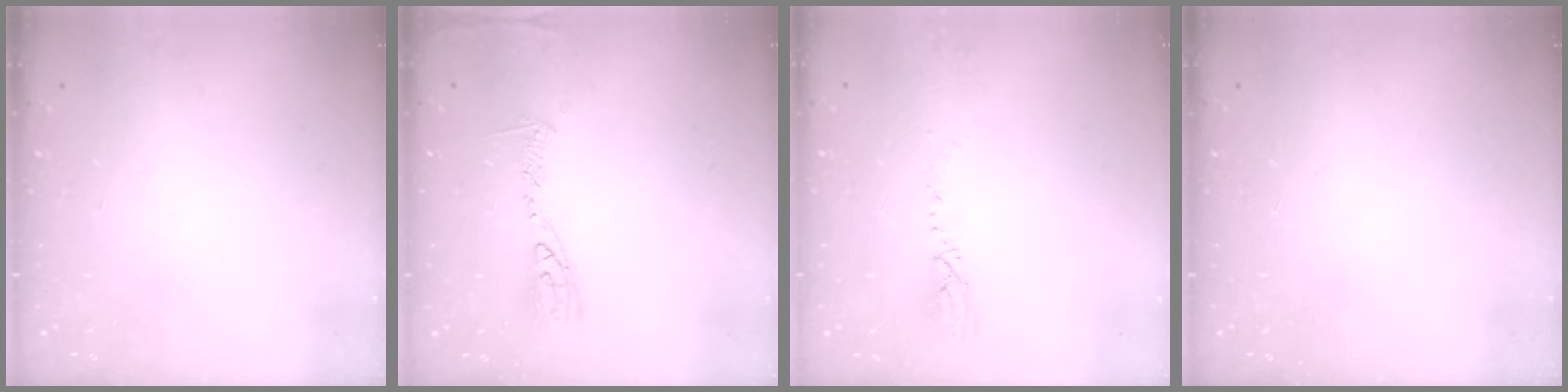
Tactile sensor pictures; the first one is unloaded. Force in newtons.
{"total": 8.8, "press": 8.8, "slide": 0.9}
{"total": 3.6, "press": 3.5, "slide": 0.7}
{"total": 0.0}